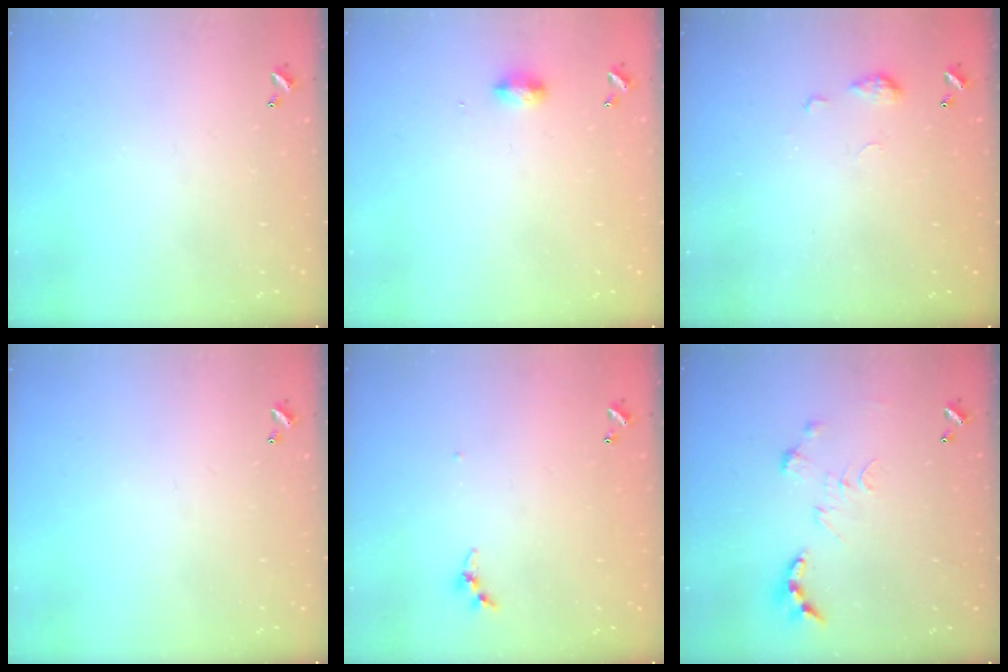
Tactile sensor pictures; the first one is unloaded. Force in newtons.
{"total": 4.6, "press": 4.5, "slide": 0.7}
{"total": 5.4, "press": 5.3, "slide": 0.7}
{"total": 0.0}
{"total": 3.3, "press": 3.3, "slide": 0.5}
{"total": 0.0}